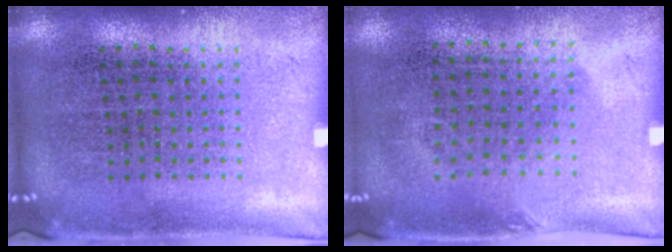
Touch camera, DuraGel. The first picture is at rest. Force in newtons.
{"total": 0.8, "press": 0.7, "slide": 0.5}